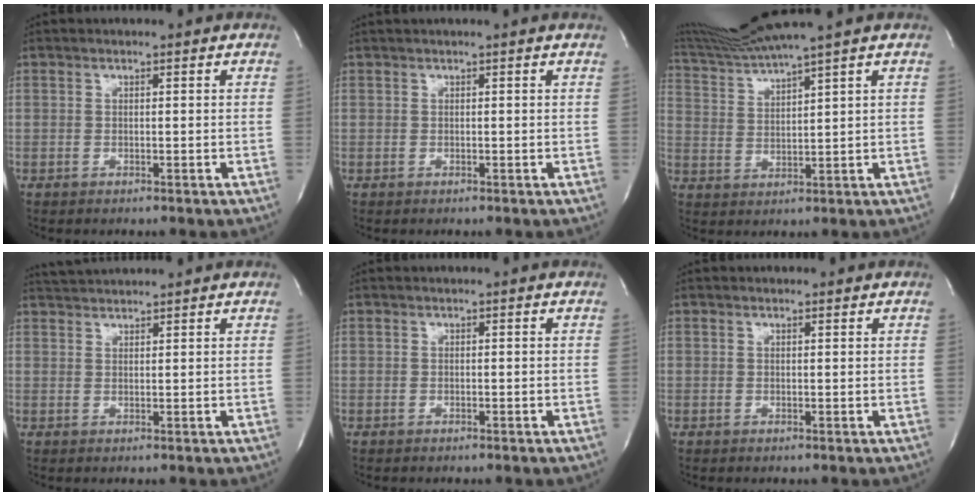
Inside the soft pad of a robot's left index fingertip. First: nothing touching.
{"total": 1.2, "force": [1.0, -0.4, 0.5], "torque": [-0.014, 0.006, 0.023]}
{"total": 7.9, "force": [7.0, -2.3, 3.0], "torque": [-0.071, -0.008, 0.140]}
{"total": 3.9, "force": [3.9, -0.2, 0.6], "torque": [-0.017, 0.025, 0.071]}
{"total": 0.0}
{"total": 0.6, "force": [0.5, 0.3, 0.2], "torque": [-0.011, -0.001, 0.006]}